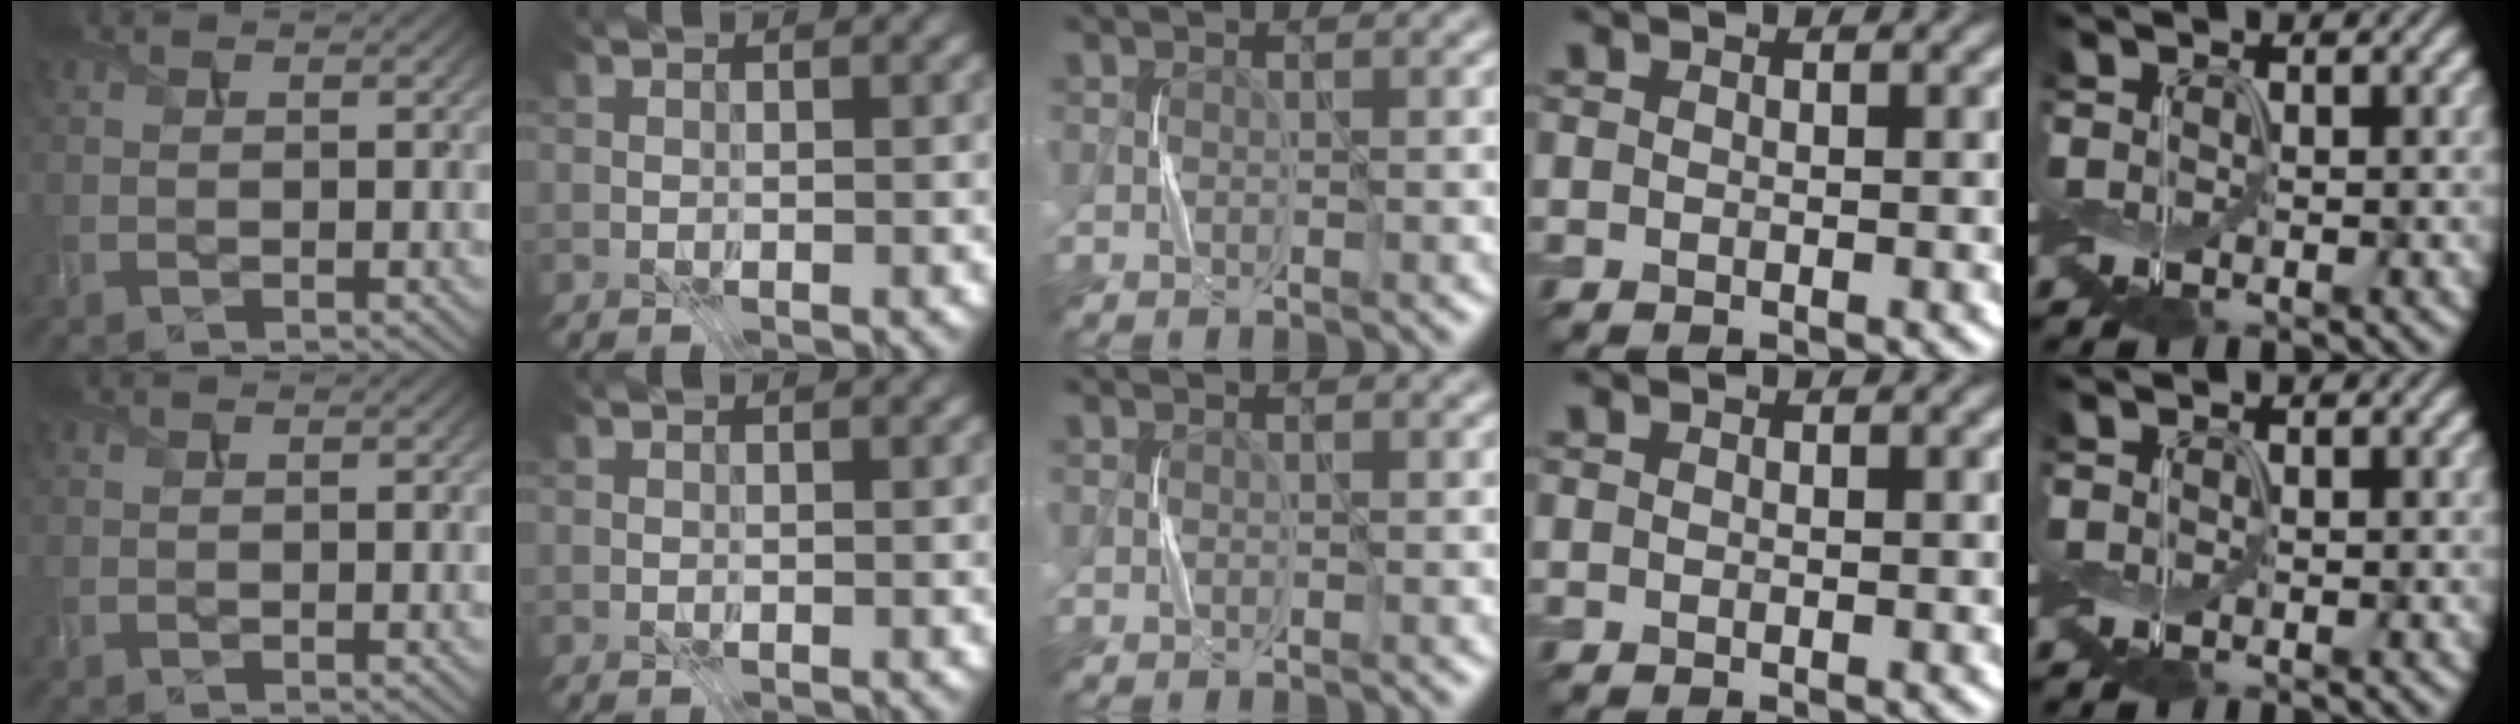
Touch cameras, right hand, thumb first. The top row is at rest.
{}